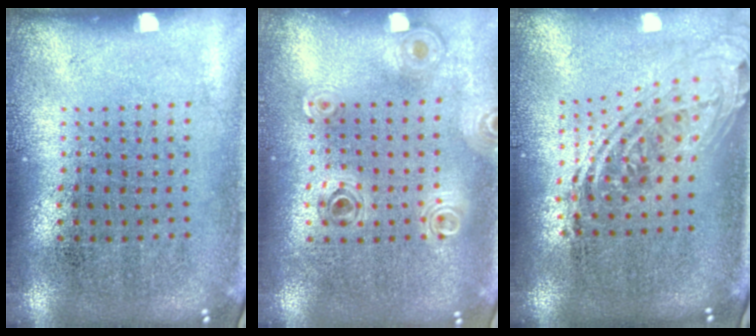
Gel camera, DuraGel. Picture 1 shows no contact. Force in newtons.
{"total": 0.9, "press": 0.9, "slide": 0.1}
{"total": 2.1, "press": 1.6, "slide": 1.4}